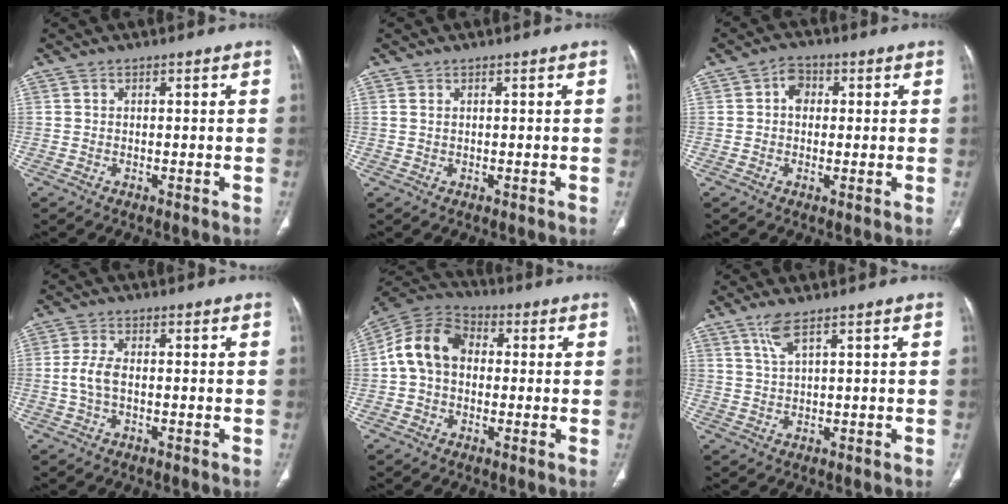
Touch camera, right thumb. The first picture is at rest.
{"total": 0.8, "force": [0.4, 0.5, 0.5], "torque": [-0.012, 0.002, 0.009]}
{"total": 4.4, "force": [0.7, 3.3, 2.8], "torque": [-0.025, 0.003, 0.005]}
{"total": 4.2, "force": [-0.4, 2.1, 3.6], "torque": [-0.091, 0.007, -0.012]}
{"total": 11.6, "force": [0.6, 8.8, 7.5], "torque": [-0.130, 0.033, -0.004]}
{"total": 3.3, "force": [2.0, 0.4, 2.6], "torque": [-0.066, -0.002, 0.050]}